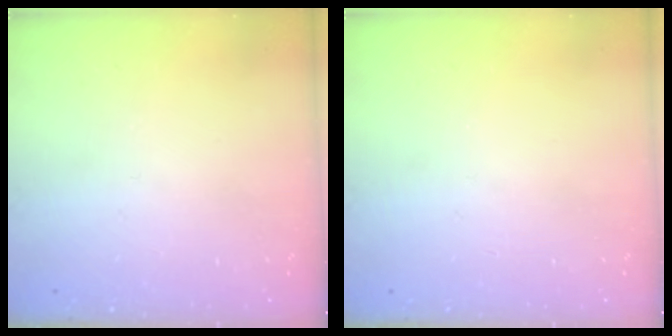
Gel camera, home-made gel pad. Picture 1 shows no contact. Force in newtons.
{"total": 0.0}